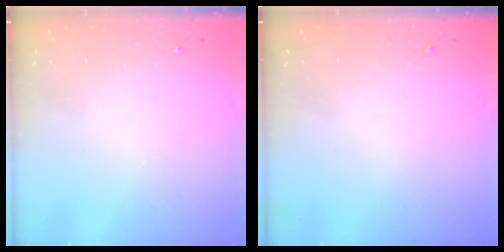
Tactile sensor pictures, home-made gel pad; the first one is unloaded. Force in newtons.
{"total": 0.0}